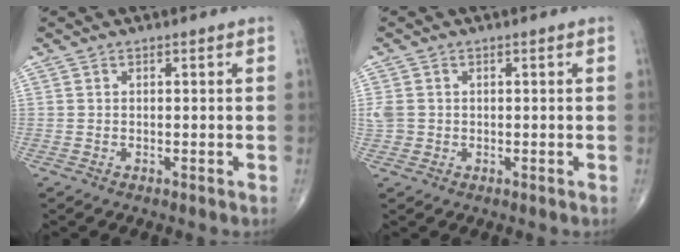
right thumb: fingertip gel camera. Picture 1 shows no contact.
{"total": 3.1, "force": [0.1, 2.7, 1.5], "torque": [-0.032, 0.006, 0.007]}